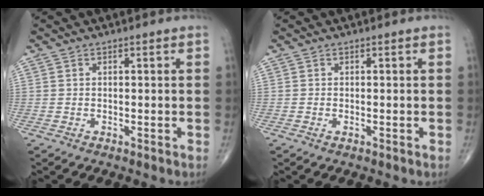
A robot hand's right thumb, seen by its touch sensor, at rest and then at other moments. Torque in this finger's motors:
{"motor_torque": [-0.07, 0.05, -0.24, -0.01, -0.03]}